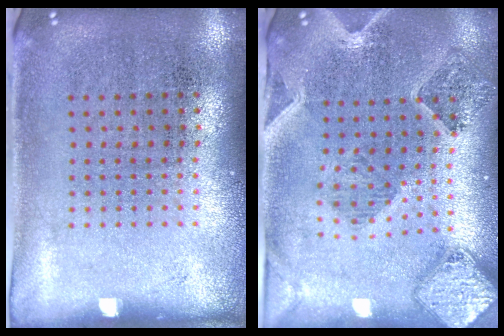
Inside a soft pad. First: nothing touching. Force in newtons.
{"total": 1.6, "press": 1.5, "slide": 0.3}